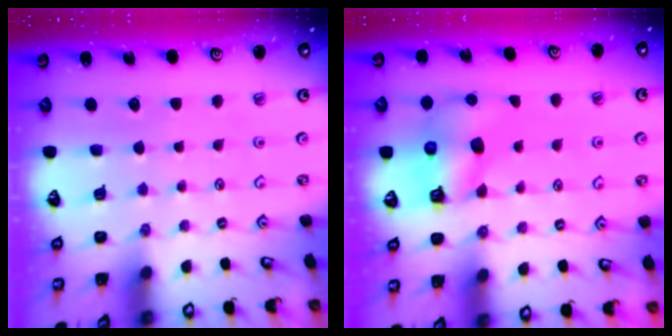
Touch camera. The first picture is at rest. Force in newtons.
{"total": 7.0, "press": 6.9, "slide": 0.4}